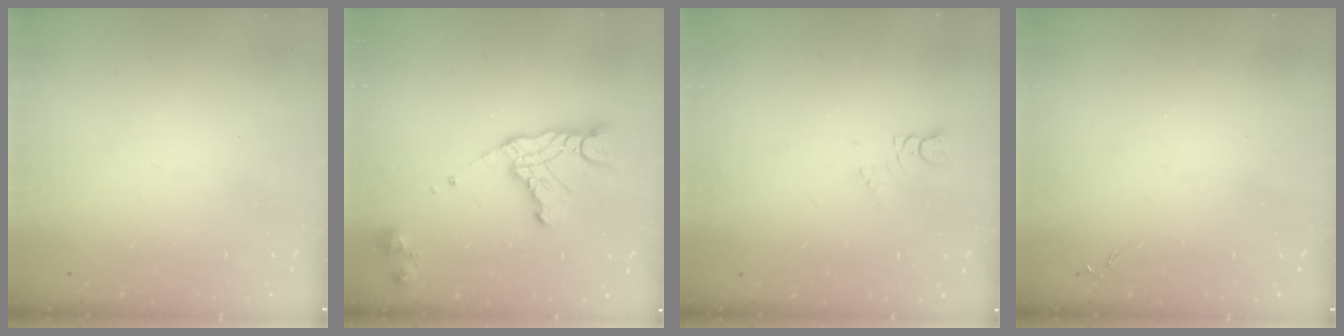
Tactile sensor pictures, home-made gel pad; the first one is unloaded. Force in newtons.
{"total": 14.3, "press": 14.3, "slide": 1.1}
{"total": 2.7, "press": 2.7, "slide": 0.3}
{"total": 0.0}